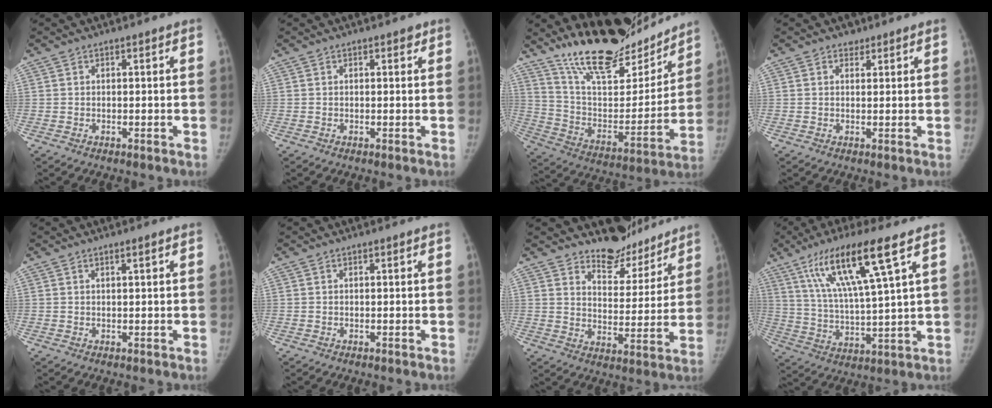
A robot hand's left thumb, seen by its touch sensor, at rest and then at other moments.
{"total": 0.8, "force": [0.5, 0.5, 0.5], "torque": [0.001, -0.002, 0.003]}
{"total": 24.5, "force": [20.5, 7.8, 11.0], "torque": [-0.140, -0.110, 0.335]}
{"total": 1.5, "force": [1.0, 1.0, 0.2], "torque": [0.009, -0.006, 0.010]}
{"total": 0.9, "force": [0.5, 0.0, 0.7], "torque": [-0.012, 0.000, 0.009]}
{"total": 0.0}
{"total": 10.9, "force": [9.9, 4.4, 1.3], "torque": [0.021, -0.088, 0.150]}
{"total": 15.6, "force": [8.1, 1.3, 13.3], "torque": [-0.253, -0.026, 0.152]}